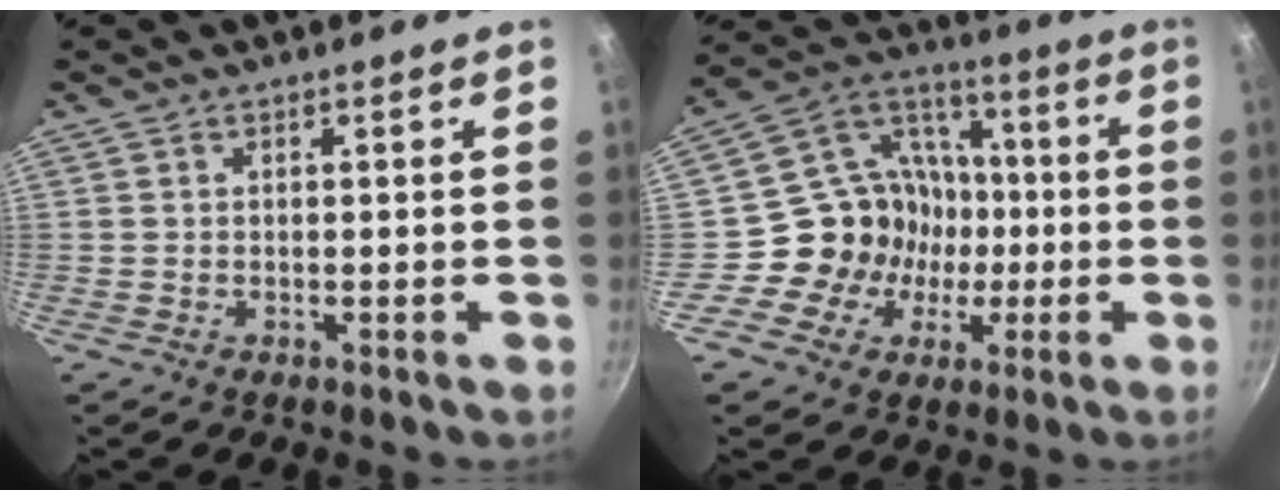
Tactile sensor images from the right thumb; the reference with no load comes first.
{"total": 15.3, "force": [-2.7, 14.2, 4.9], "torque": [-0.038, 0.036, -0.054]}